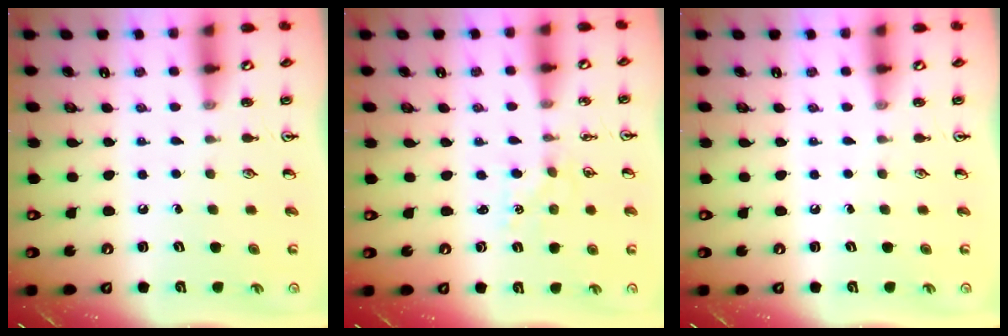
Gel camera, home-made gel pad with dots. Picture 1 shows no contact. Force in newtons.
{"total": 2.3, "press": 2.3, "slide": 0.3}
{"total": 0.0}